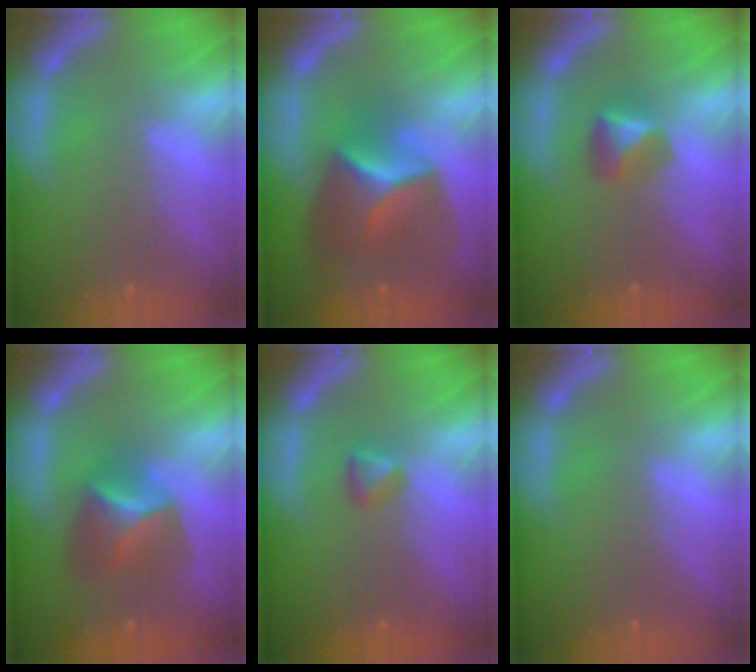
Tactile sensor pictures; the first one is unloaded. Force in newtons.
{"total": 7.4}
{"total": 2.4}
{"total": 4.9}
{"total": 1.4}
{"total": 0.0}